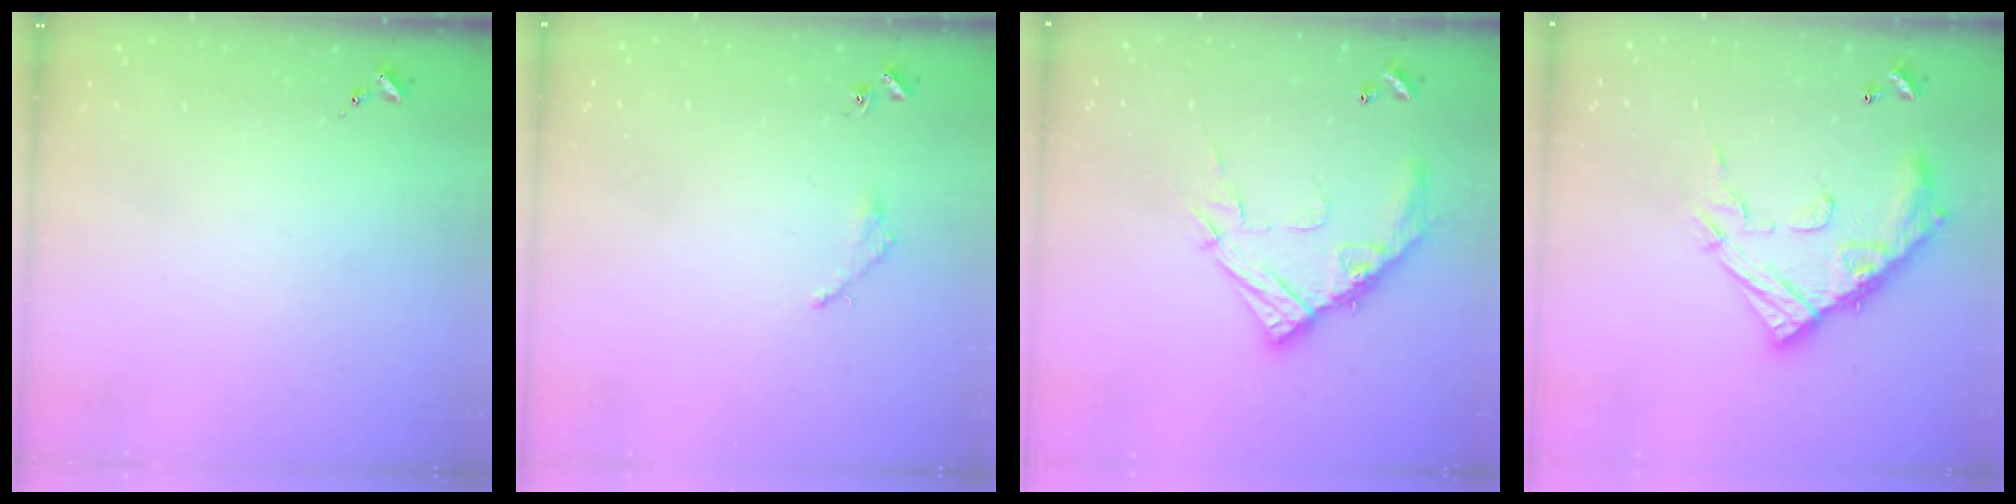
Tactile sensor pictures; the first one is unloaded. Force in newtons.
{"total": 1.6, "press": 1.6, "slide": 0.2}
{"total": 15.6, "press": 15.5, "slide": 1.2}
{"total": 18.0, "press": 18.0, "slide": 1.4}